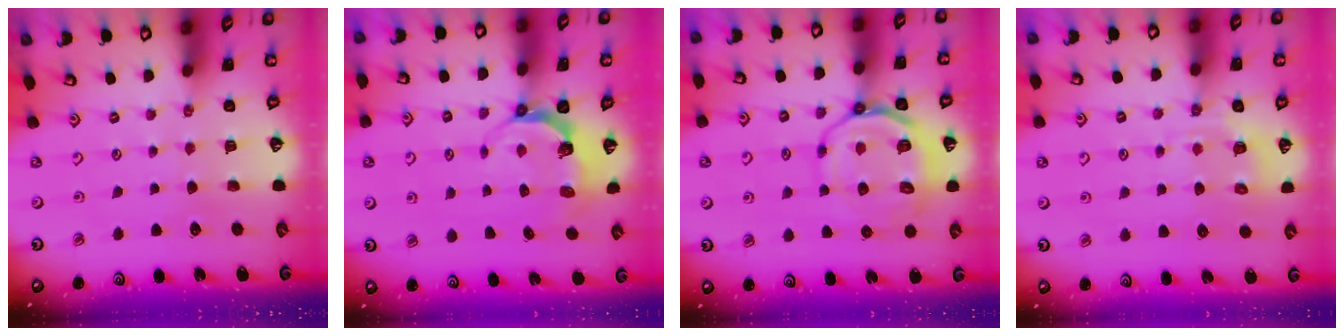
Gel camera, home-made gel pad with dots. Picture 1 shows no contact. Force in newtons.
{"total": 5.9, "press": 4.8, "slide": 3.4}
{"total": 11.5, "press": 11.2, "slide": 2.6}
{"total": 6.2, "press": 6.1, "slide": 1.3}